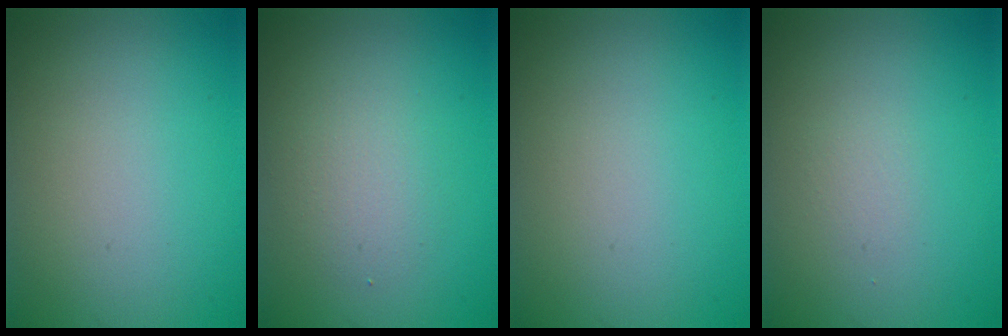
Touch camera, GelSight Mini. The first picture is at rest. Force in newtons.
{"total": 2.3, "press": 2.3, "slide": 0.2}
{"total": 0.0}
{"total": 0.0}